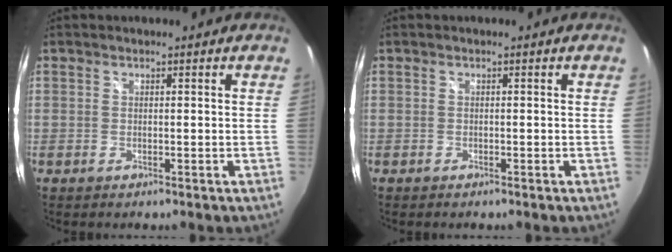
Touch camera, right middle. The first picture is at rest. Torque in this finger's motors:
{"motor_torque": [-0.45, 0.11, 0.00, -0.01]}